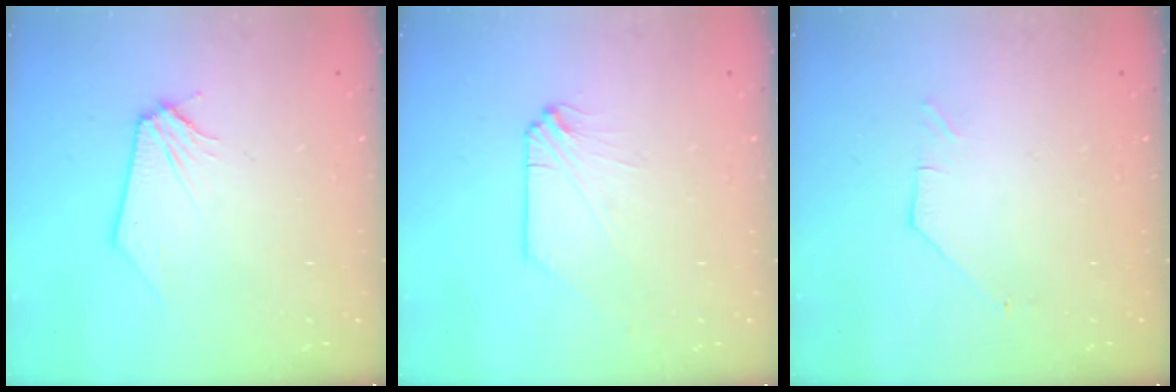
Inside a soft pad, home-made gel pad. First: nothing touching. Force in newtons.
{"total": 0.0}
{"total": 0.7, "press": 0.7, "slide": 0.2}